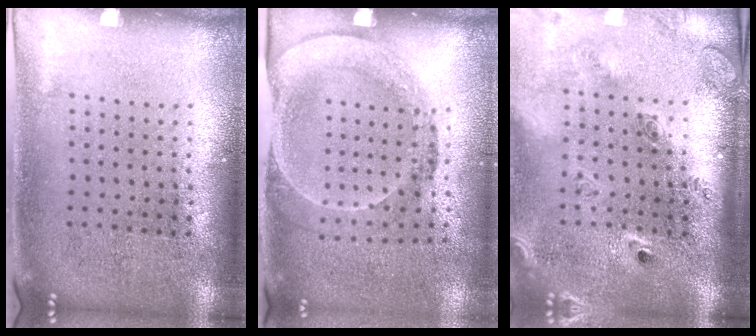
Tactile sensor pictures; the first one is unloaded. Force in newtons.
{"total": 1.6, "press": 1.2, "slide": 1.1}
{"total": 2.6, "press": 1.9, "slide": 1.8}